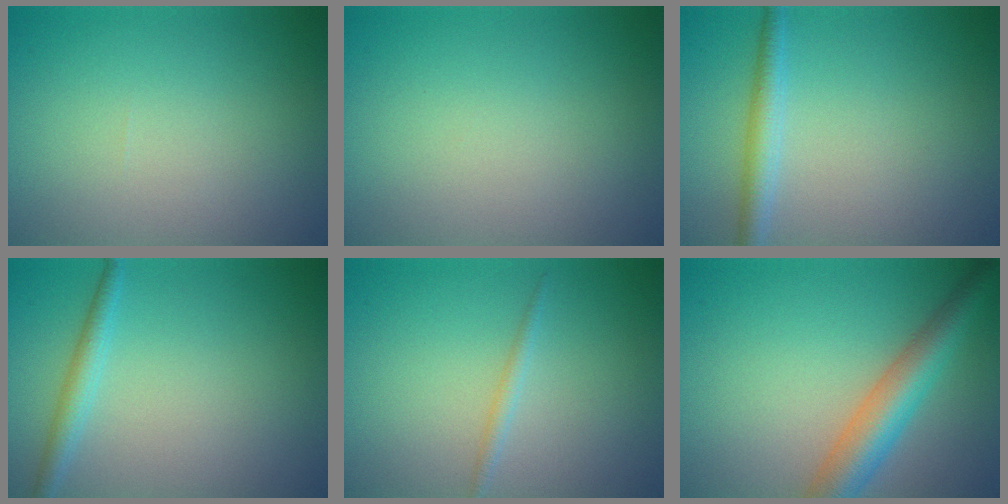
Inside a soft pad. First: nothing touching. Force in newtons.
{"total": 0.0}
{"total": 2.3, "press": 2.3, "slide": 0.1}
{"total": 1.9, "press": 1.9, "slide": 0.2}
{"total": 1.0, "press": 1.0, "slide": 0.1}
{"total": 5.5, "press": 5.5, "slide": 0.2}